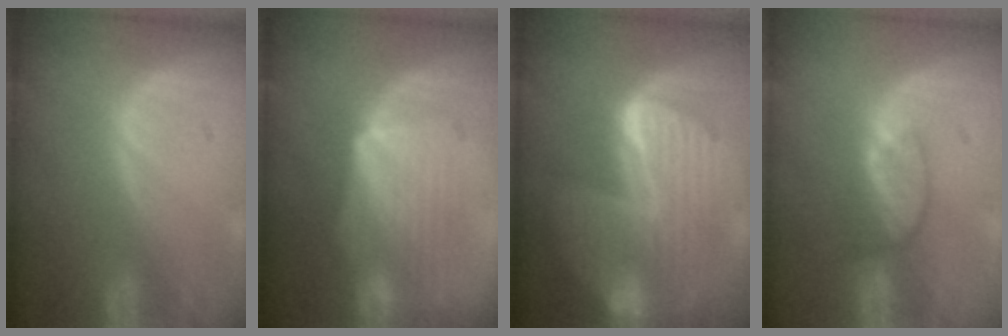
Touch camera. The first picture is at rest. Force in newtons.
{"total": 7.7, "press": 7.7, "slide": 0.4}
{"total": 10.4, "press": 10.4, "slide": 1.0}
{"total": 3.7, "press": 3.4, "slide": 1.5}